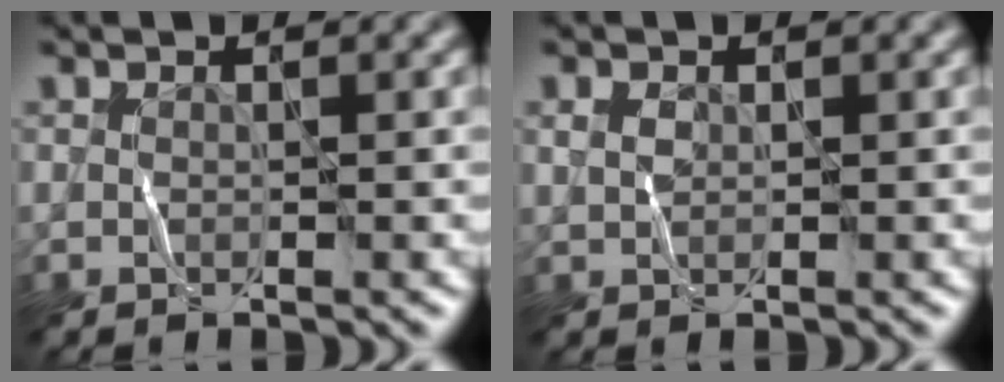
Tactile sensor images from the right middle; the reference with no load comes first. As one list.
[{"total": 0.7, "force": [0.4, 0.6, 0.2], "torque": [-0.012, 0.001, 0.013]}]